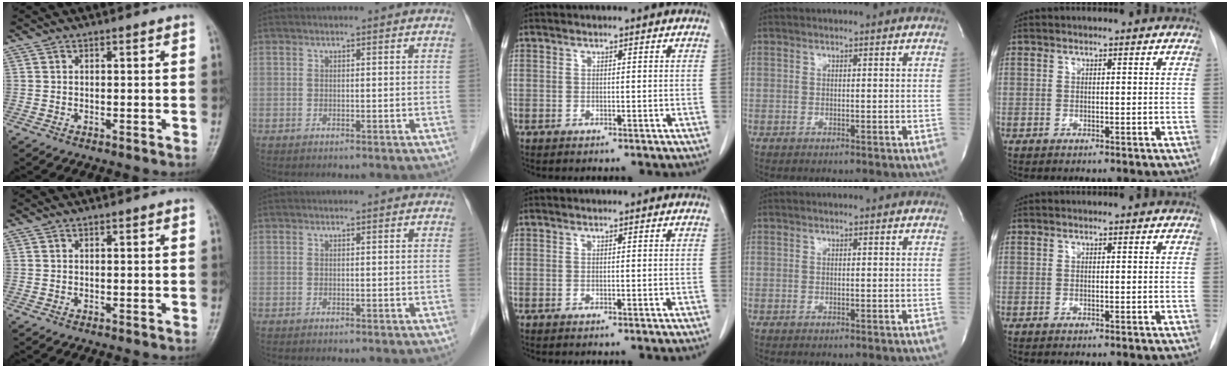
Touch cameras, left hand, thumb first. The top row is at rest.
{}